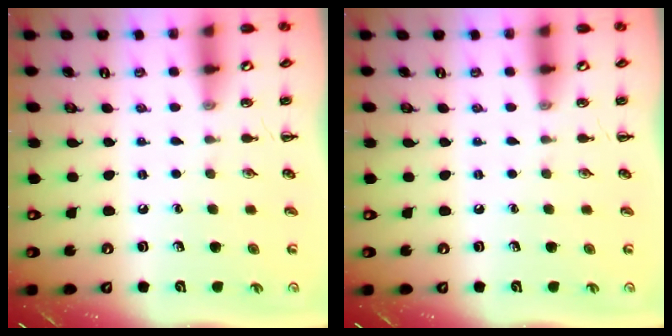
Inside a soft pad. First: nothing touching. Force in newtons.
{"total": 0.0}